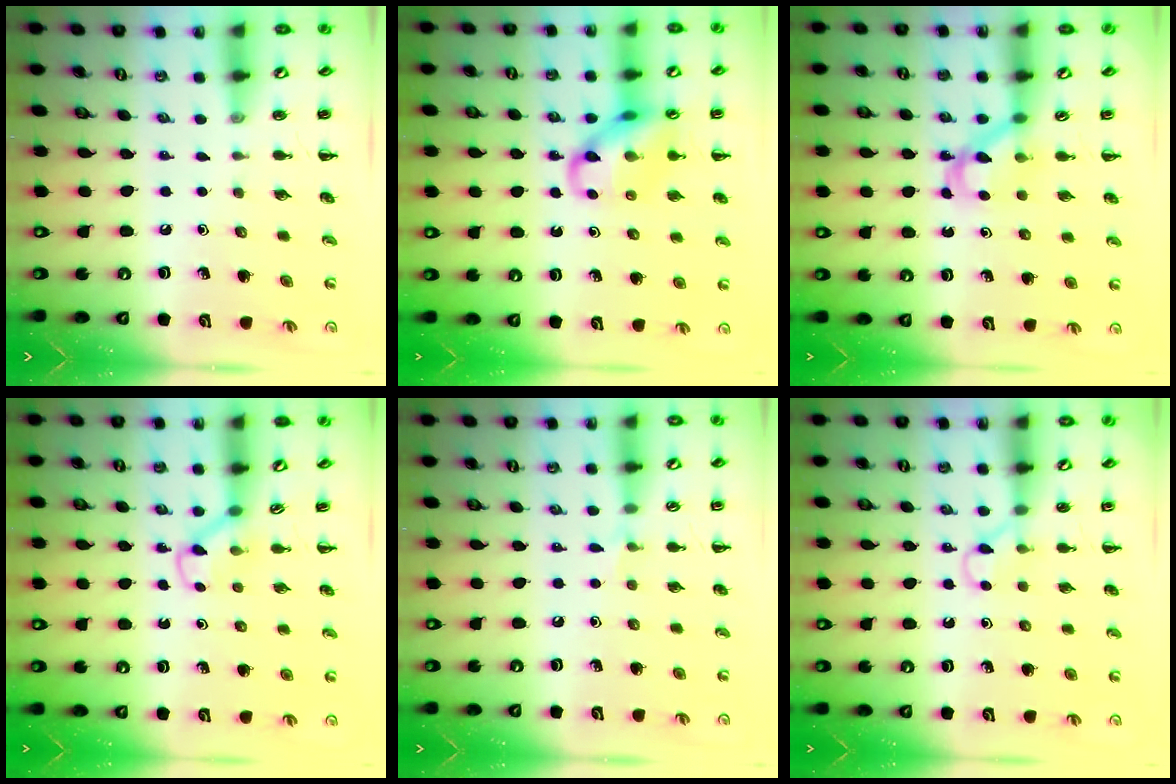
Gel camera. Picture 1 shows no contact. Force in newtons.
{"total": 13.7, "press": 13.5, "slide": 2.3}
{"total": 3.9, "press": 3.8, "slide": 1.1}
{"total": 2.9, "press": 2.7, "slide": 1.2}
{"total": 4.6, "press": 4.5, "slide": 1.1}
{"total": 2.9, "press": 2.7, "slide": 0.9}